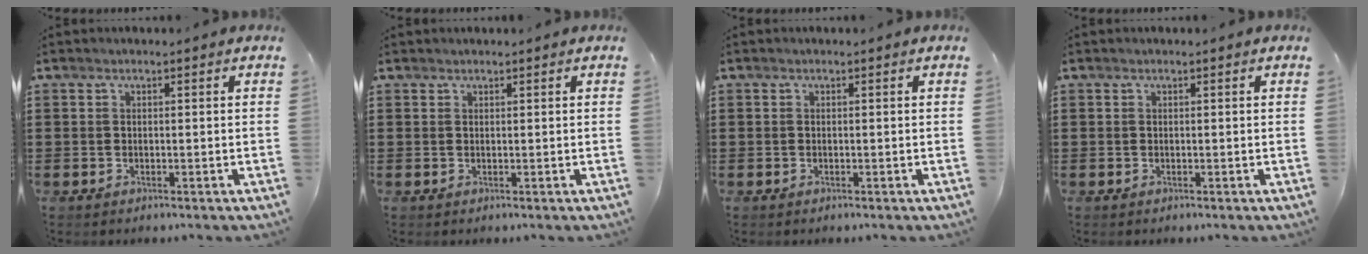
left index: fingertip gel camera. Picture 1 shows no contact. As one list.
[{"total": 0.6, "force": [0.6, 0.2, 0.0], "torque": [-0.002, 0.000, 0.013]}, {"total": 0.0}, {"total": 0.0}]